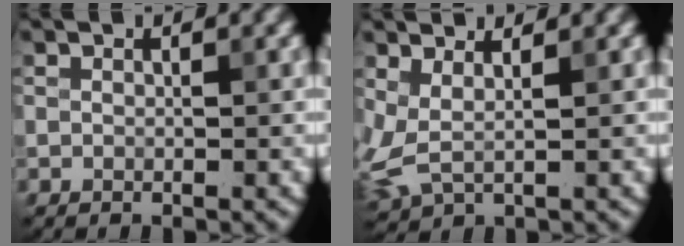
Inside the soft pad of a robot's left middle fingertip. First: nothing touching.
{"total": 2.8, "force": [1.2, 1.2, 2.2], "torque": [-0.065, -0.001, 0.023]}